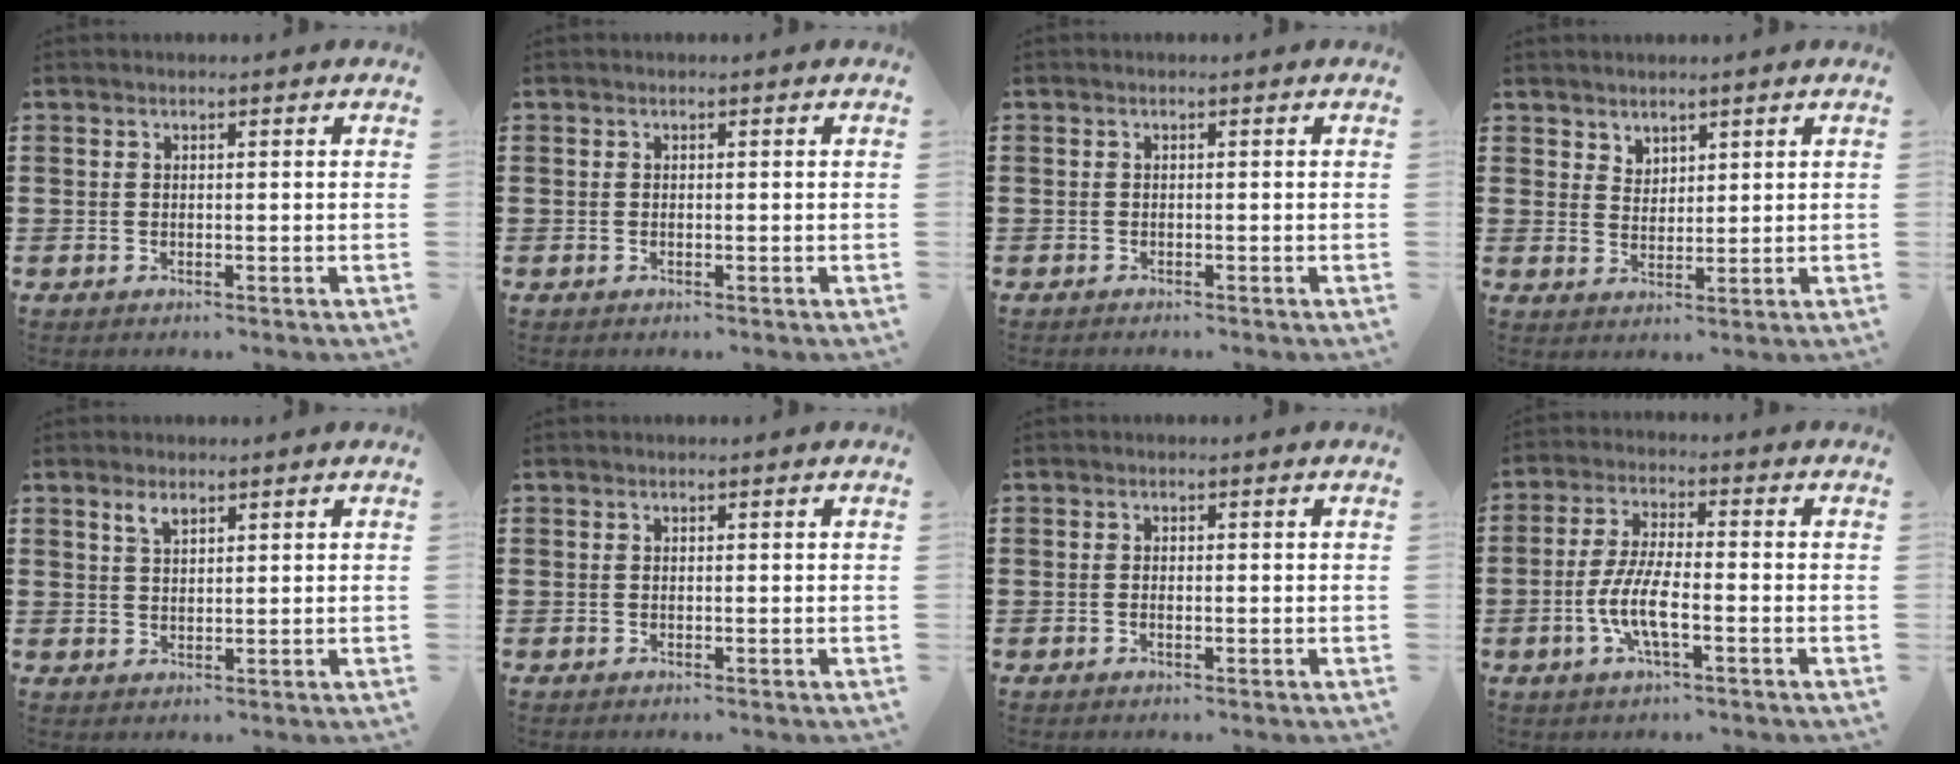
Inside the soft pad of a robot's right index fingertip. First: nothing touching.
{"total": 0.0}
{"total": 0.5, "force": [-0.5, 0.1, -0.1], "torque": [0.000, 0.001, -0.011]}
{"total": 2.7, "force": [2.3, 1.5, -0.1], "torque": [-0.005, 0.004, 0.045]}
{"total": 2.3, "force": [1.6, 1.1, 1.3], "torque": [-0.031, 0.004, 0.029]}
{"total": 0.0}
{"total": 0.8, "force": [-0.3, 0.2, 0.7], "torque": [-0.013, -0.004, -0.004]}
{"total": 7.1, "force": [-2.5, 1.7, 6.4], "torque": [-0.148, -0.014, -0.055]}